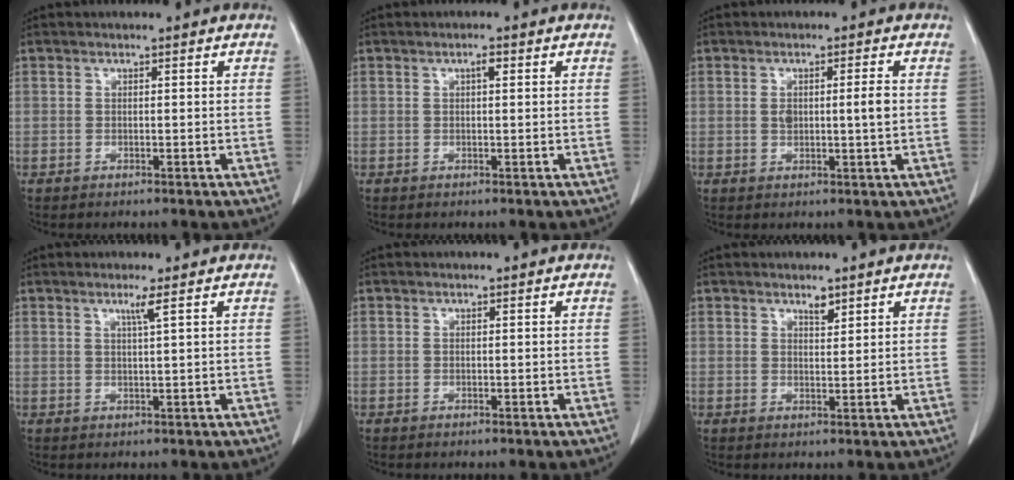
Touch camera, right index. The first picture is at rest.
{"total": 1.2, "force": [0.4, 0.3, 1.1], "torque": [-0.018, 0.003, 0.006]}
{"total": 3.8, "force": [0.4, 0.5, 3.8], "torque": [-0.066, 0.004, 0.010]}
{"total": 1.8, "force": [0.9, -0.6, 1.4], "torque": [-0.032, -0.005, 0.021]}
{"total": 0.0}
{"total": 1.7, "force": [1.4, 0.5, 0.8], "torque": [-0.013, -0.005, 0.023]}